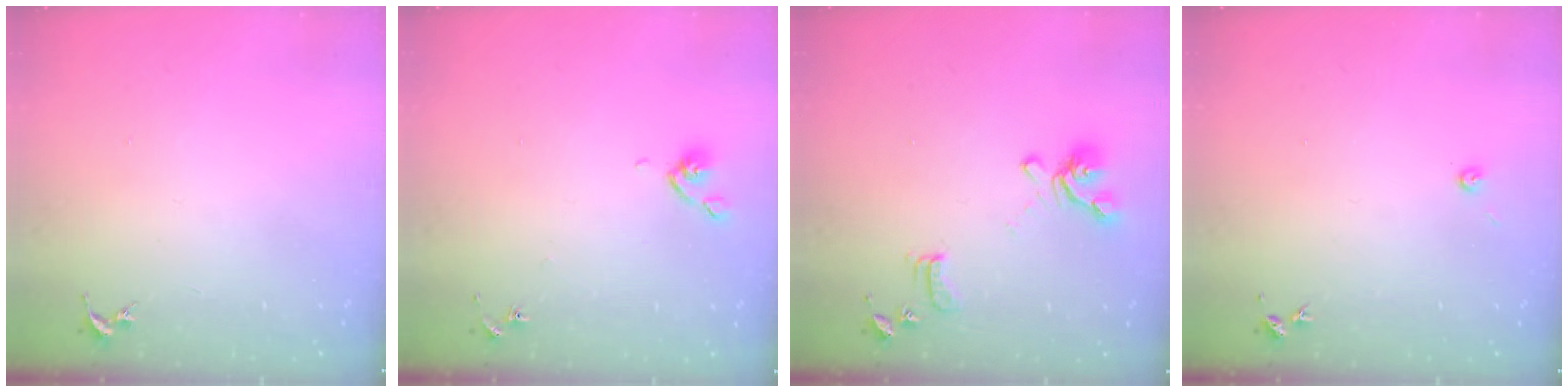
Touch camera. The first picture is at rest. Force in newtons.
{"total": 5.9, "press": 5.8, "slide": 0.8}
{"total": 12.6, "press": 12.5, "slide": 1.4}
{"total": 3.5, "press": 3.5, "slide": 0.3}